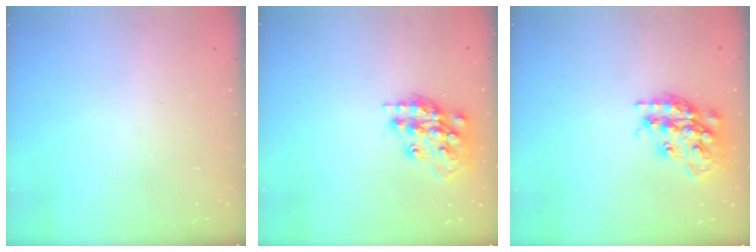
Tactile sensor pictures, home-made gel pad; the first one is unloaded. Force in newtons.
{"total": 15.5, "press": 15.5, "slide": 1.1}
{"total": 19.3, "press": 19.3, "slide": 1.4}